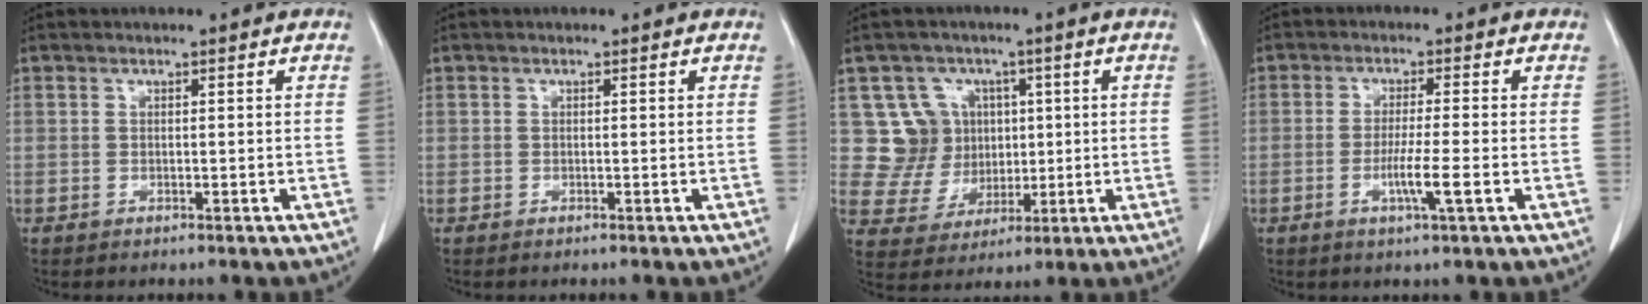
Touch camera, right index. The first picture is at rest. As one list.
[{"total": 0.0}, {"total": 8.8, "force": [2.5, 8.4, 1.0], "torque": [-0.013, 0.030, 0.056]}, {"total": 5.0, "force": [-1.5, -0.4, 4.7], "torque": [-0.082, -0.008, -0.026]}]